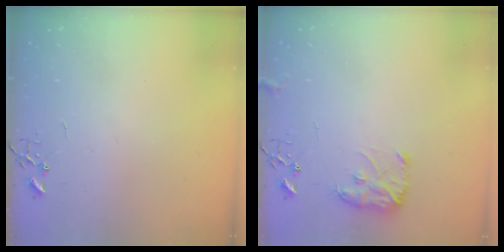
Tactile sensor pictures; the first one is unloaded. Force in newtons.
{"total": 8.9, "press": 8.8, "slide": 0.6}